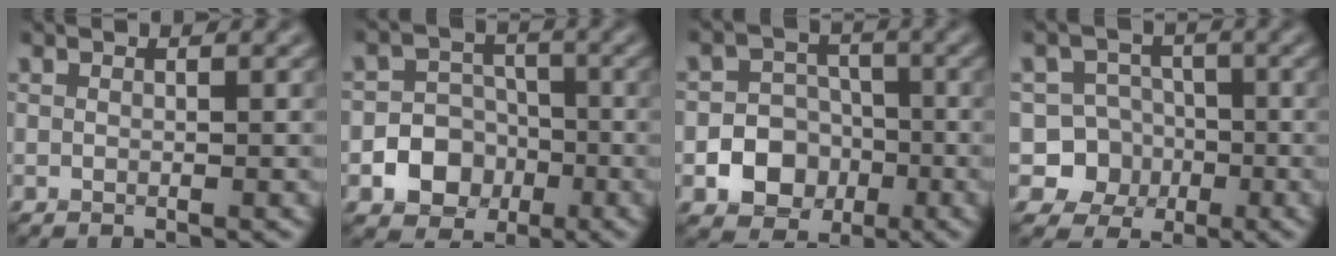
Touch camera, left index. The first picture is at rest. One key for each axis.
{"total": 7.5, "fx": -3.0, "fy": 6.5, "fz": 2.1, "tx": -0.017, "ty": -0.007, "tz": -0.074}
{"total": 8.6, "fx": -3.2, "fy": 7.5, "fz": 2.6, "tx": -0.027, "ty": -0.015, "tz": -0.074}
{"total": 6.5, "fx": -2.2, "fy": 6.0, "fz": 1.1, "tx": -0.001, "ty": 0.003, "tz": -0.062}